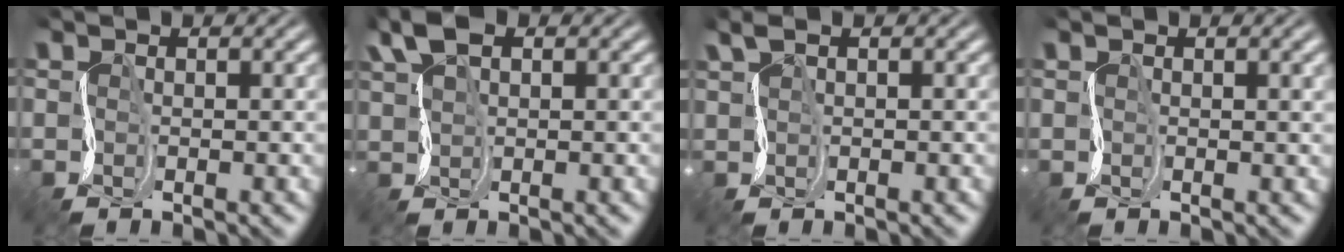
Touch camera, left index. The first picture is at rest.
{"total": 3.7, "force": [2.0, 2.1, 2.4], "torque": [-0.059, 0.010, 0.037]}
{"total": 1.8, "force": [1.2, 0.6, 1.1], "torque": [-0.031, 0.005, 0.025]}
{"total": 3.3, "force": [1.8, 1.2, 2.4], "torque": [-0.033, 0.011, 0.022]}